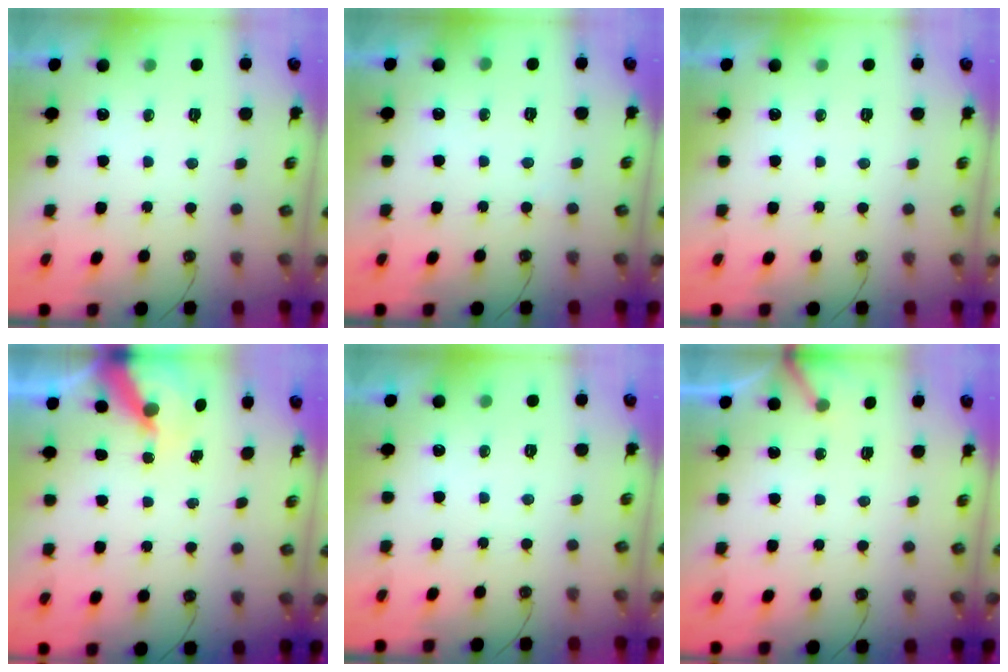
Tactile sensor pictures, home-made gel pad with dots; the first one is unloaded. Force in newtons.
{"total": 5.5, "press": 5.5, "slide": 0.4}
{"total": 0.0}
{"total": 6.5, "press": 6.5, "slide": 0.5}
{"total": 0.0}
{"total": 2.5, "press": 2.5, "slide": 0.1}